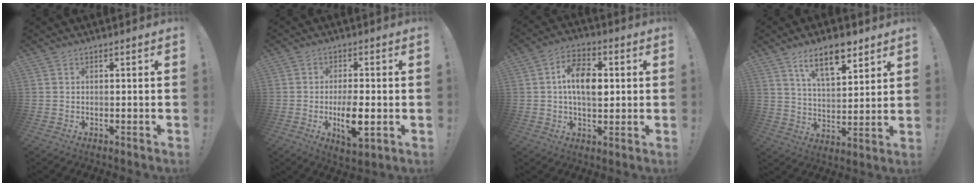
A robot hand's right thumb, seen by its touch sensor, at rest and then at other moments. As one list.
[{"total": 8.6, "force": [-2.1, 3.9, 7.3], "torque": [-0.118, 0.001, -0.034]}, {"total": 11.1, "force": [1.1, 6.8, 8.7], "torque": [-0.146, 0.006, 0.019]}, {"total": 12.0, "force": [8.1, 4.7, 7.6], "torque": [-0.120, -0.040, 0.142]}]